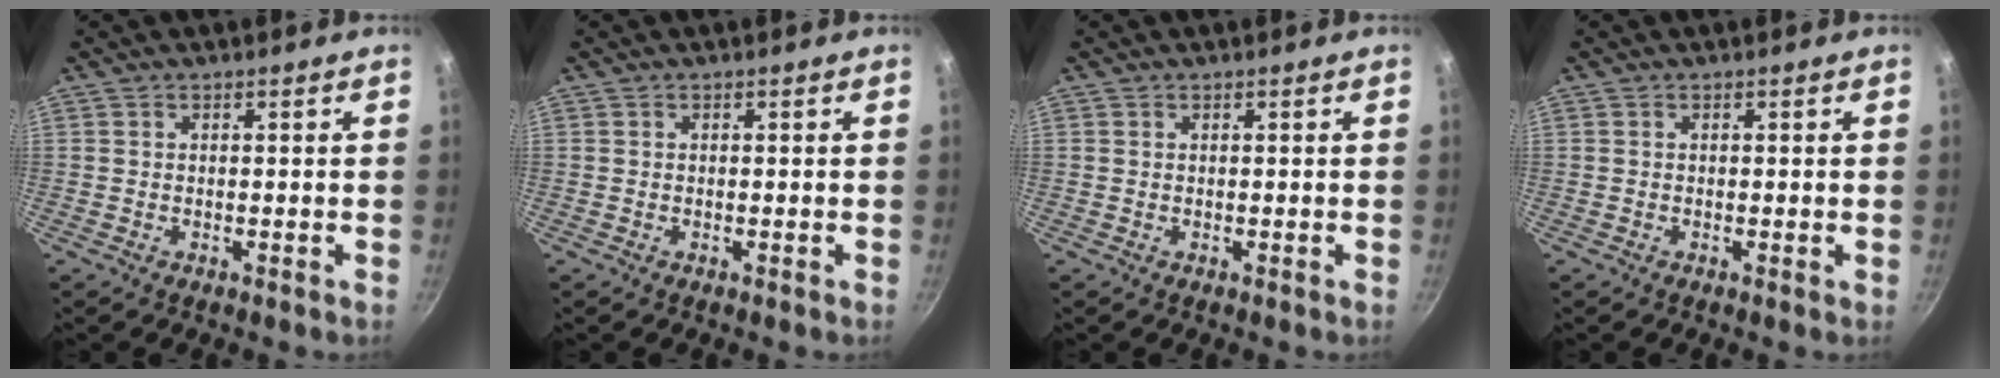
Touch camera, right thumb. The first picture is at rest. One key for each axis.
{"total": 0.0}
{"total": 0.0}
{"total": 0.0}